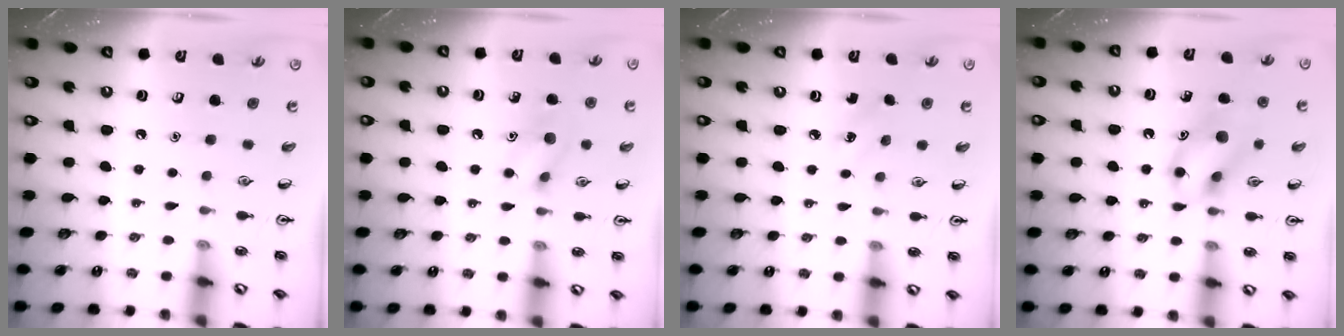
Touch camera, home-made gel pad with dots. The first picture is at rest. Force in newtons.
{"total": 8.2, "press": 8.1, "slide": 1.5}
{"total": 1.9, "press": 1.7, "slide": 0.8}
{"total": 12.8, "press": 12.7, "slide": 1.1}